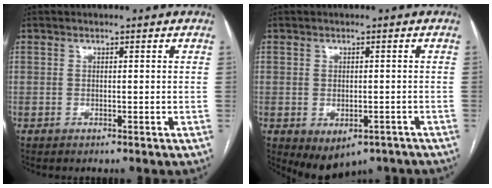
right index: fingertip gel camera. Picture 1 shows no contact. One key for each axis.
{"total": 6.7, "fx": -4.0, "fy": 4.1, "fz": 3.4, "tx": -0.043, "ty": 0.004, "tz": -0.046}